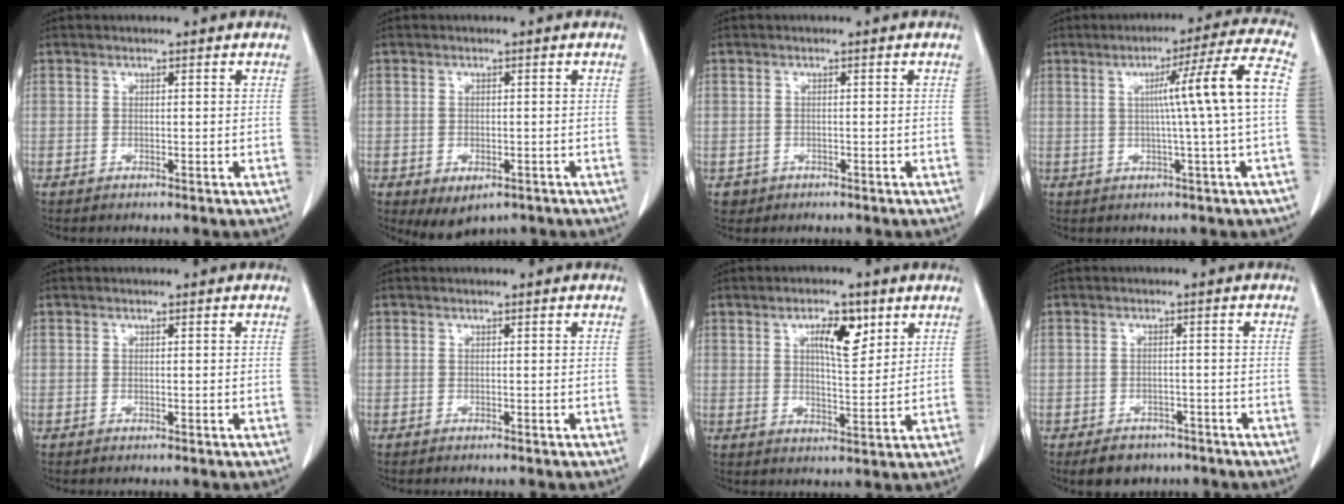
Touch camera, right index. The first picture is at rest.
{"total": 4.1, "force": [-2.2, 2.5, 2.5], "torque": [-0.035, -0.005, -0.017]}
{"total": 1.8, "force": [-0.6, 1.7, -0.1], "torque": [-0.002, 0.007, -0.006]}
{"total": 11.2, "force": [0.5, -2.3, 11.0], "torque": [-0.155, 0.012, 0.010]}
{"total": 0.0}
{"total": 0.0}
{"total": 6.7, "force": [3.2, 2.2, 5.5], "torque": [-0.093, 0.003, 0.053]}
{"total": 4.9, "force": [-3.6, 3.0, 1.2], "torque": [-0.017, 0.005, -0.048]}